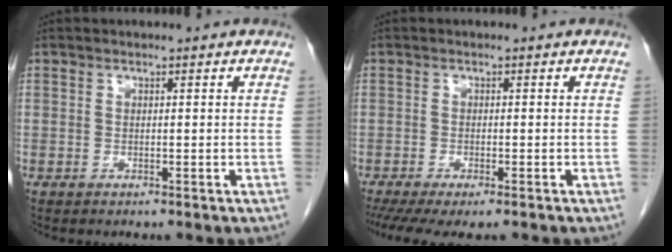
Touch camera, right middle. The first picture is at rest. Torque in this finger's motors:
{"motor_torque": [0.99, -0.65, 0.26, 0.06]}